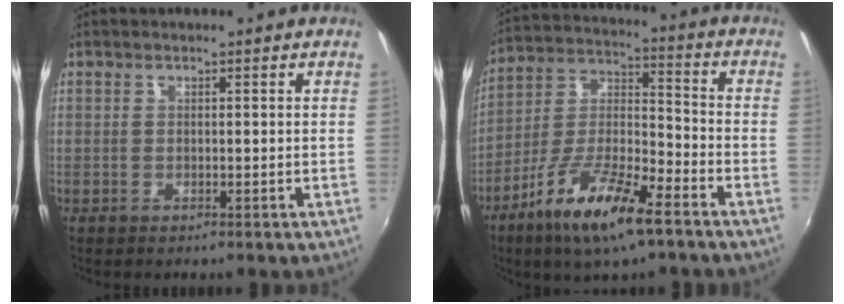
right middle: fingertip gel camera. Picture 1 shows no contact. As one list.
[{"total": 15.5, "force": [-9.4, 3.9, 11.6], "torque": [-0.234, -0.016, -0.177]}]